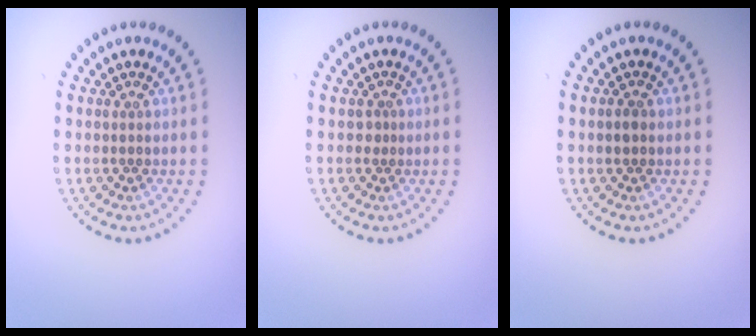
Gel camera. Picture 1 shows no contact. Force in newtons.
{"total": 0.7, "press": 0.4, "slide": 0.6}
{"total": 0.9, "press": 0.9, "slide": 0.2}